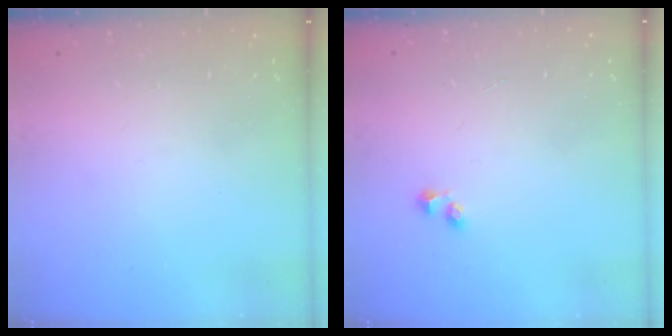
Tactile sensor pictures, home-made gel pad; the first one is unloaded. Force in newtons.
{"total": 1.8, "press": 1.7, "slide": 0.6}